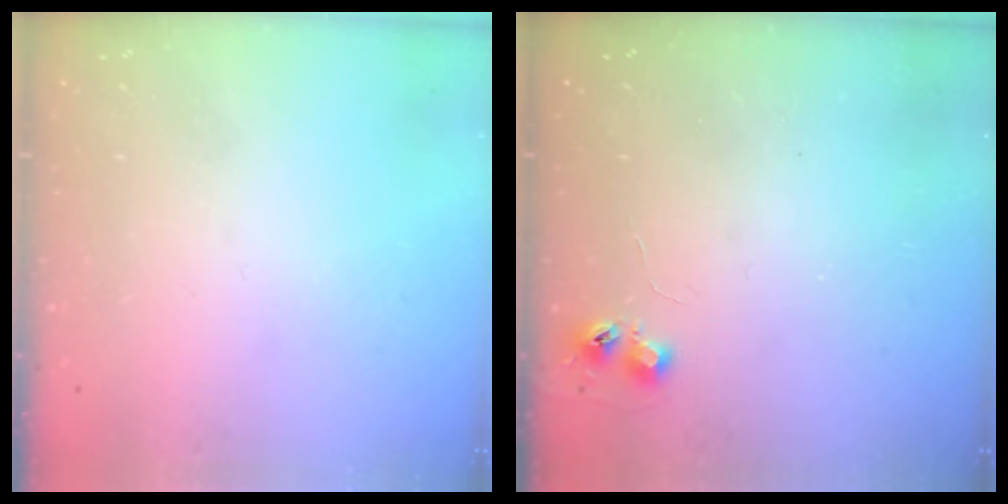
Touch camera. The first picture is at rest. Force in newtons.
{"total": 4.4, "press": 4.4, "slide": 0.5}